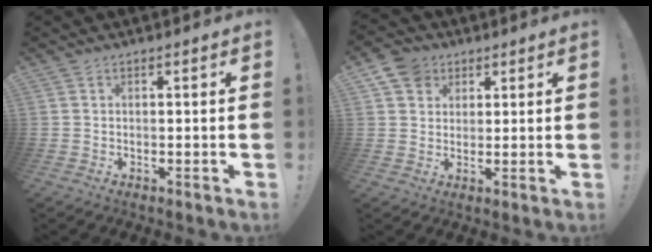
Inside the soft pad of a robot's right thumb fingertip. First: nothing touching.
{"total": 7.2, "force": [3.5, 5.9, 1.9], "torque": [-0.030, -0.016, 0.071]}